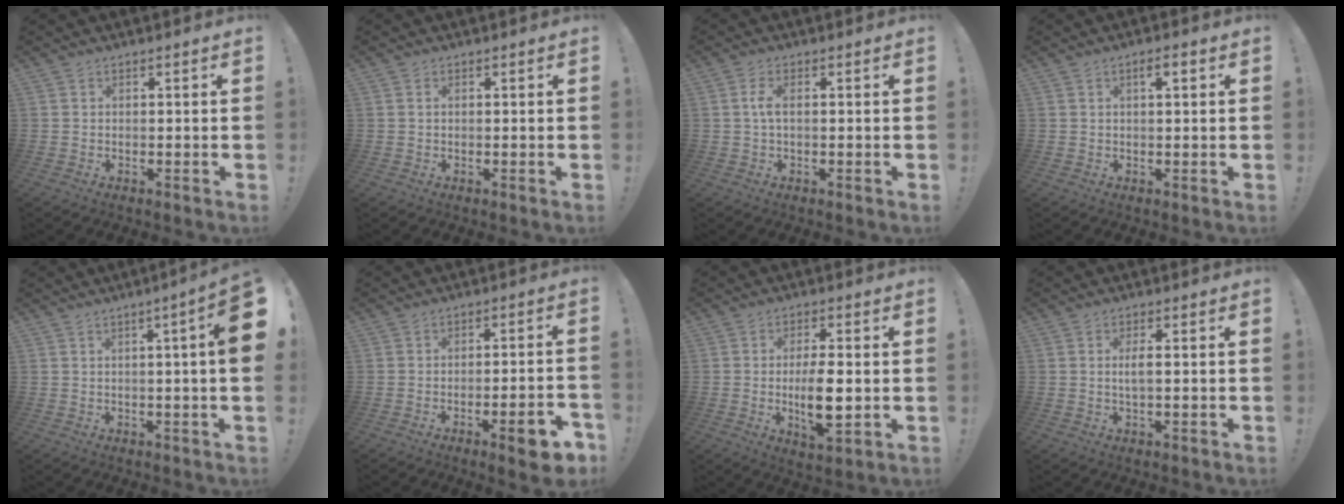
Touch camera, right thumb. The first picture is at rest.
{"total": 0.6, "force": [0.2, 0.3, 0.4], "torque": [-0.009, 0.002, 0.004]}
{"total": 3.7, "force": [0.0, 1.4, 3.5], "torque": [-0.071, 0.005, -0.002]}
{"total": 2.6, "force": [0.8, 0.6, 2.4], "torque": [-0.033, 0.000, 0.008]}
{"total": 9.1, "force": [1.6, 0.0, 9.0], "torque": [-0.127, -0.017, 0.024]}
{"total": 9.2, "force": [-4.6, 1.6, 7.8], "torque": [-0.110, 0.021, -0.069]}
{"total": 10.2, "force": [-0.9, 3.1, 9.7], "torque": [-0.178, -0.013, -0.021]}
{"total": 3.2, "force": [-0.2, 0.6, 3.1], "torque": [-0.054, -0.001, -0.007]}